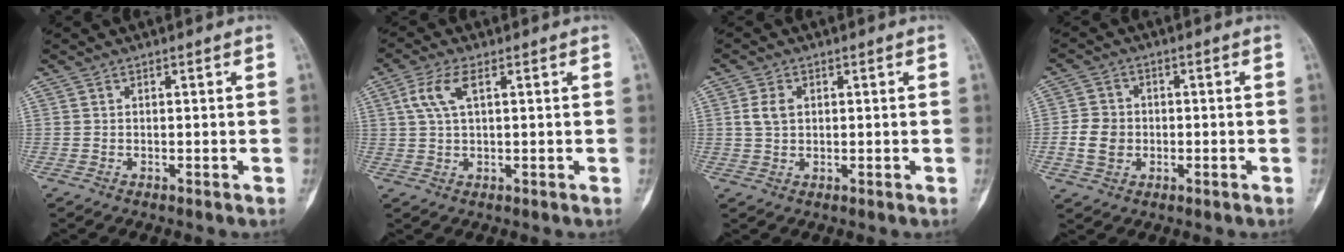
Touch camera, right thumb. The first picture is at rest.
{"total": 5.6, "force": [1.9, 2.2, 4.8], "torque": [-0.112, 0.011, 0.039]}
{"total": 3.4, "force": [0.7, 2.4, 2.3], "torque": [-0.043, 0.003, 0.016]}
{"total": 5.8, "force": [-1.0, 4.9, 3.0], "torque": [-0.042, 0.012, -0.020]}